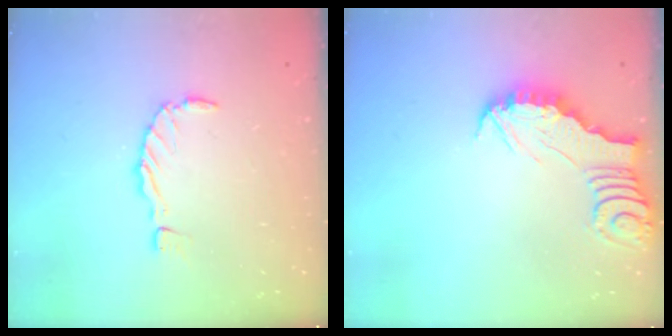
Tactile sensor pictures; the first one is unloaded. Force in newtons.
{"total": 2.9, "press": 2.9, "slide": 0.3}